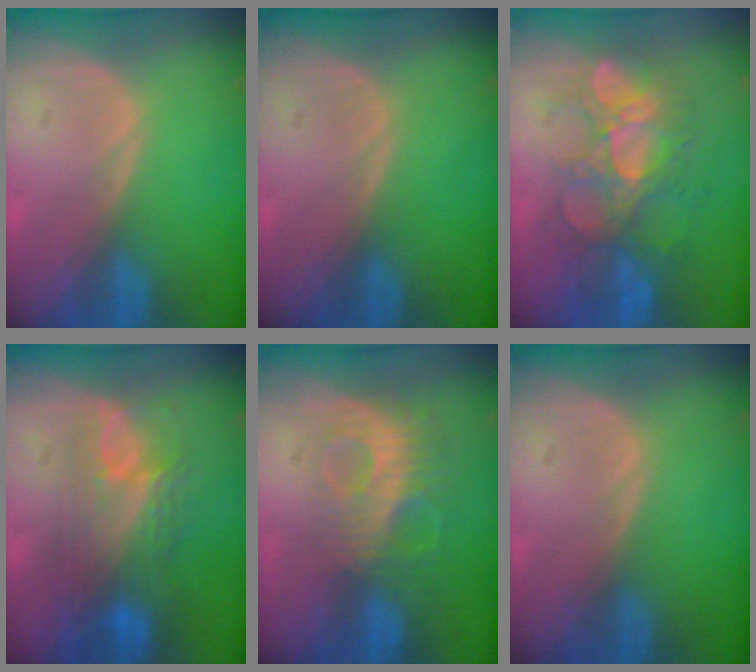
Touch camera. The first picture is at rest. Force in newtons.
{"total": 0.0}
{"total": 9.1, "press": 8.9, "slide": 1.9}
{"total": 9.5, "press": 8.3, "slide": 4.6}
{"total": 9.2, "press": 8.1, "slide": 4.5}
{"total": 0.0}